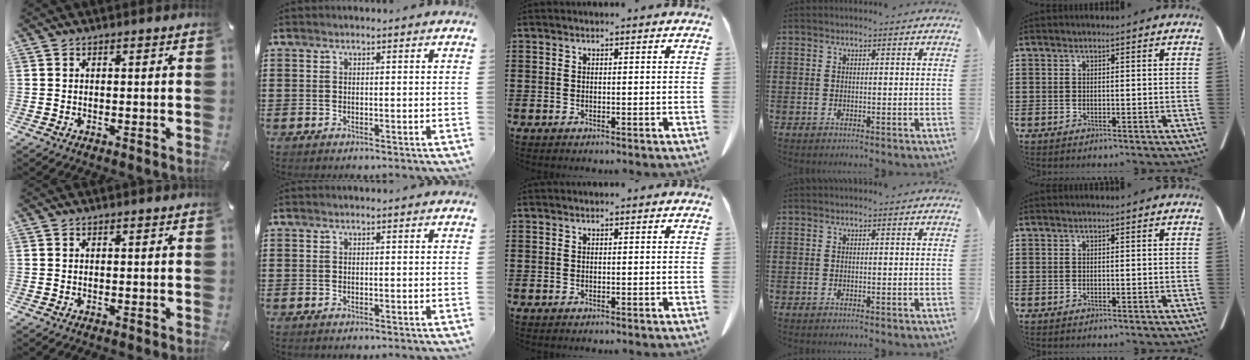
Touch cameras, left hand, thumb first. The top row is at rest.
{}